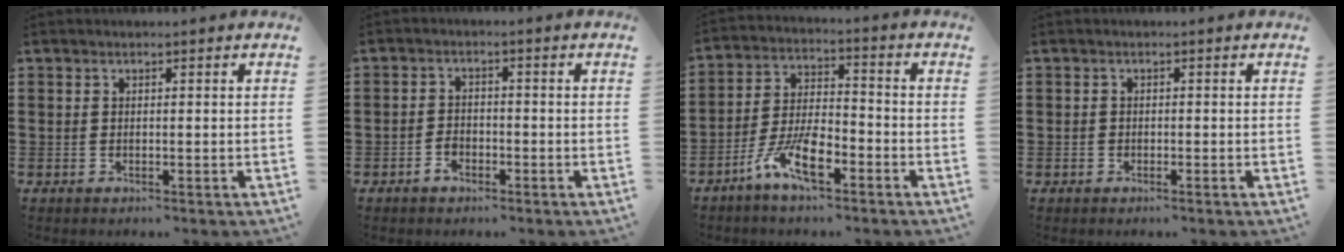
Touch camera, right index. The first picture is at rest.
{"total": 2.2, "force": [-1.6, 1.3, 0.9], "torque": [-0.021, 0.002, -0.032]}
{"total": 8.3, "force": [-5.0, 2.8, 6.0], "torque": [-0.135, 0.000, -0.095]}
{"total": 0.6, "force": [-0.6, 0.2, 0.2], "torque": [-0.006, -0.002, -0.010]}